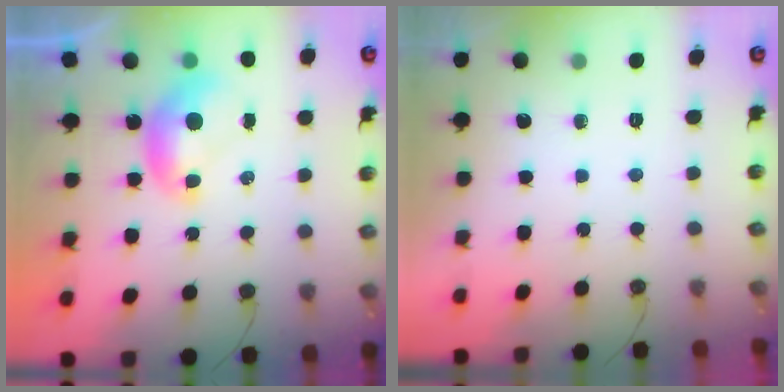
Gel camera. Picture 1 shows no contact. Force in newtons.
{"total": 0.0}